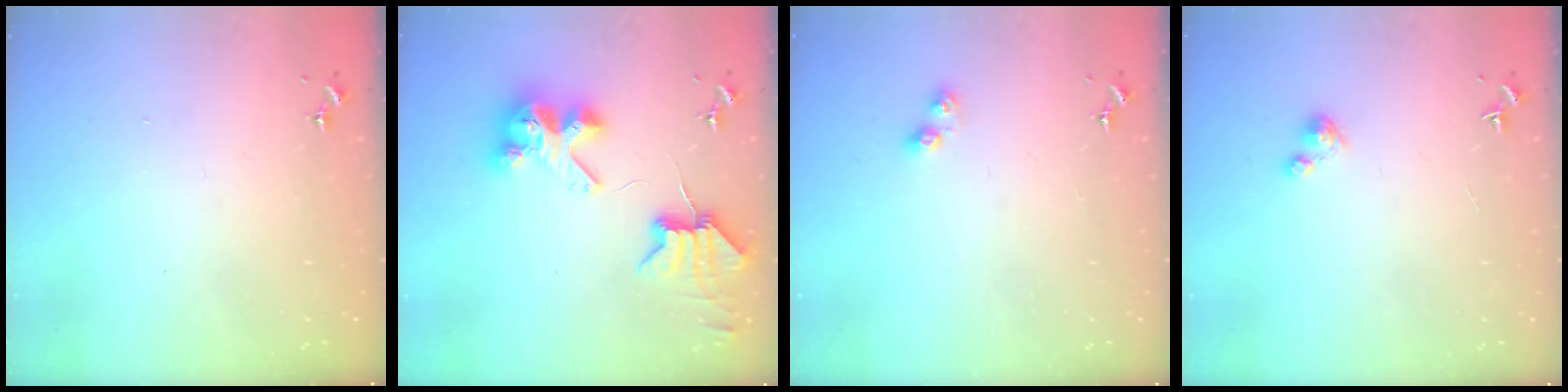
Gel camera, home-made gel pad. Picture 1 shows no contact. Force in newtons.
{"total": 8.5, "press": 8.4, "slide": 1.3}
{"total": 5.1, "press": 5.1, "slide": 0.5}
{"total": 3.0, "press": 3.0, "slide": 0.2}